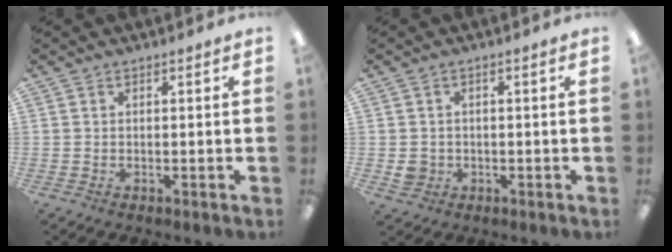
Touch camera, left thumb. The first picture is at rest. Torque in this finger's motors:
{"motor_torque": [-0.10, 0.09, -0.19, 0.09, 0.00]}